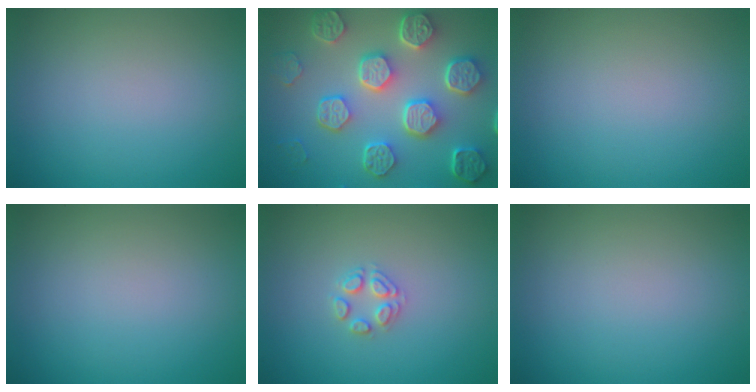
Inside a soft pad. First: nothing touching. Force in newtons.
{"total": 8.6, "press": 6.5, "slide": 5.7}
{"total": 0.0}
{"total": 0.0}
{"total": 2.0, "press": 2.0, "slide": 0.1}
{"total": 0.0}